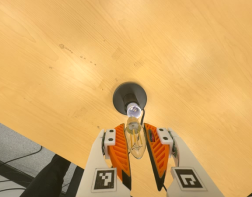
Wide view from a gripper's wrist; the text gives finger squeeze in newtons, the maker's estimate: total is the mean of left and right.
{"total": 12.4, "left": 12.7, "right": 12.0}